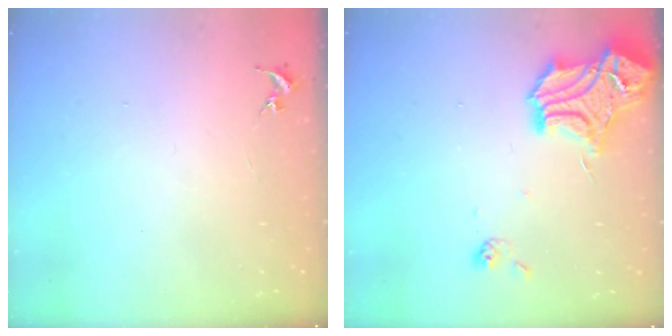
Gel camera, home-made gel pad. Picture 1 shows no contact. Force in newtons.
{"total": 17.9, "press": 17.9, "slide": 1.4}